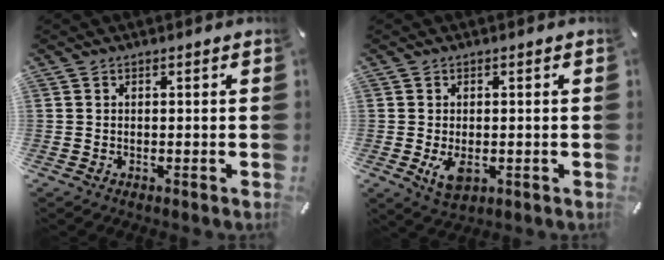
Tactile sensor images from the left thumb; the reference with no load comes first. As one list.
[{"total": 4.5, "force": [-0.7, 2.8, 3.4], "torque": [-0.076, -0.008, -0.016]}]